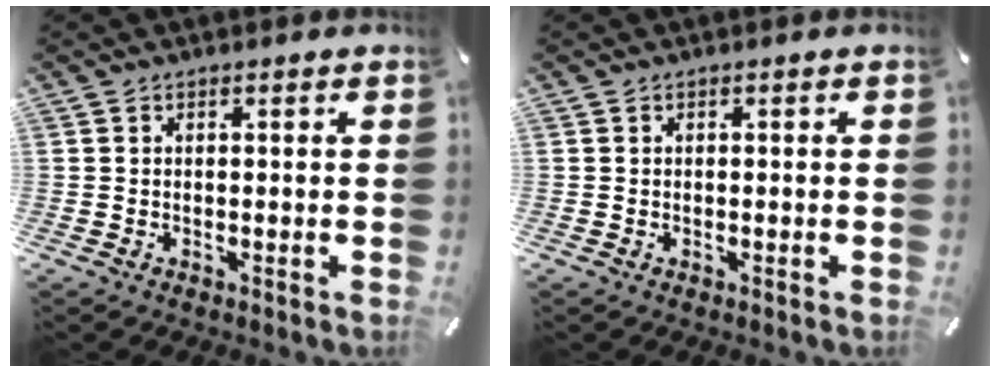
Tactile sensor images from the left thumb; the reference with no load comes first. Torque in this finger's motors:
{"motor_torque": [-0.15, -0.01, -0.01, 0.03, 0.00]}